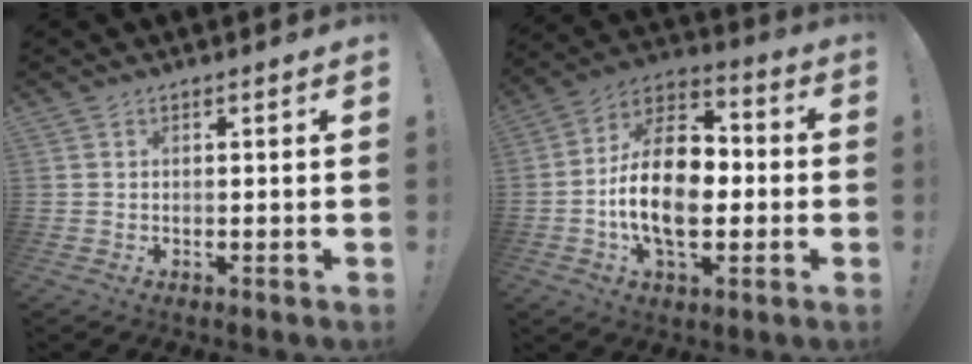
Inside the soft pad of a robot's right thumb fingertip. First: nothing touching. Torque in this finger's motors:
{"motor_torque": [0.26, 1.13, 1.41, -1.02, 0.18]}